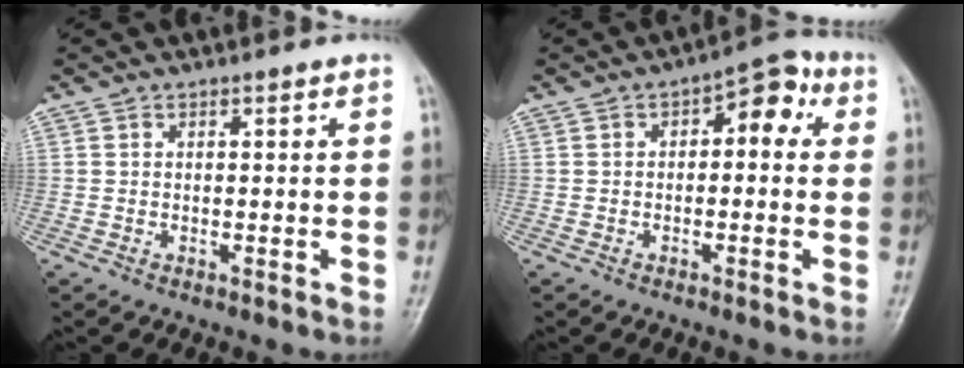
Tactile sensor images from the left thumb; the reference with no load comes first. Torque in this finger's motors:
{"motor_torque": [-0.35, 0.34, -0.14, 0.11, -0.04]}